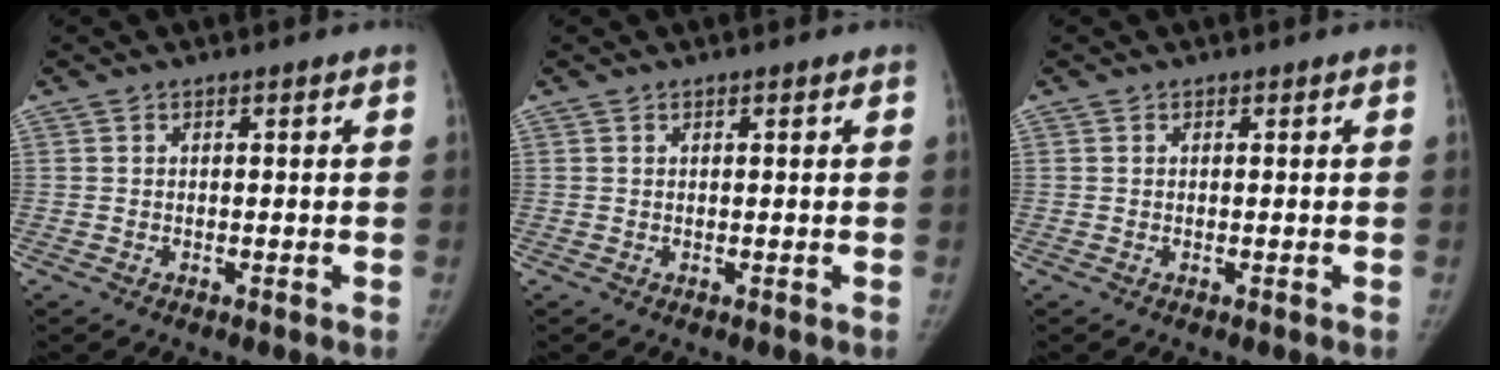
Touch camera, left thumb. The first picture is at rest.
{"total": 0.0}
{"total": 0.0}